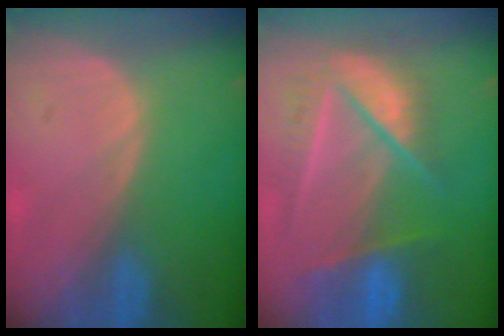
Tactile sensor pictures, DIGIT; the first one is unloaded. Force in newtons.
{"total": 9.5, "press": 8.3, "slide": 4.7}